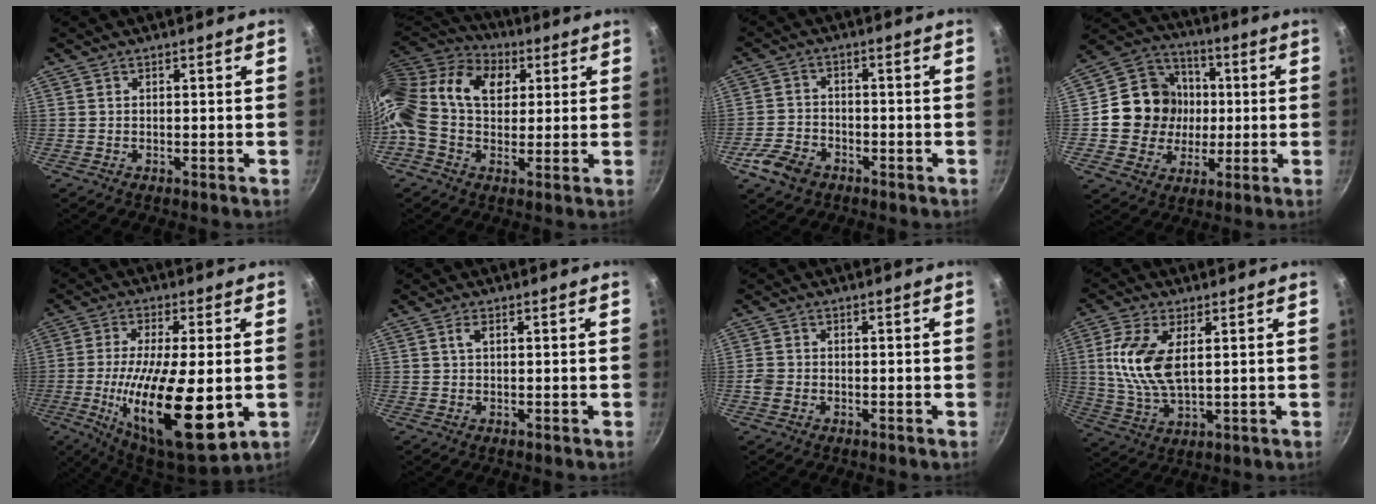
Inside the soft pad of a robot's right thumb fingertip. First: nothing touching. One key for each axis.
{"total": 21.0, "fx": 6.1, "fy": 13.2, "fz": 15.1, "tx": -0.283, "ty": 0.012, "tz": 0.086}
{"total": 7.1, "fx": -3.8, "fy": 4.8, "fz": 3.5, "tx": -0.065, "ty": 0.025, "tz": -0.075}
{"total": 15.2, "fx": 0.2, "fy": 14.1, "fz": 5.7, "tx": -0.068, "ty": 0.025, "tz": 0.000}
{"total": 21.0, "fx": -3.6, "fy": 6.9, "fz": 19.5, "tx": -0.342, "ty": -0.005, "tz": -0.058}
{"total": 1.4, "fx": 0.4, "fy": 0.6, "fz": 1.2, "tx": -0.023, "ty": 0.003, "tz": 0.008}
{"total": 2.3, "fx": -0.8, "fy": 1.8, "fz": 1.1, "tx": -0.022, "ty": 0.007, "tz": -0.018}
{"total": 11.6, "fx": 2.4, "fy": 5.8, "fz": 9.7, "tx": -0.196, "ty": -0.007, "tz": 0.052}